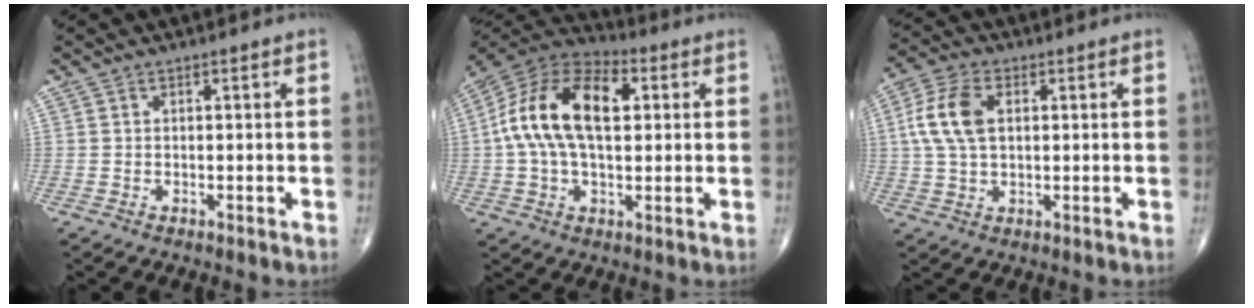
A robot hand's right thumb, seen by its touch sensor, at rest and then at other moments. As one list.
[{"total": 18.3, "force": [3.0, 10.1, 14.9], "torque": [-0.275, 0.027, 0.042]}, {"total": 9.1, "force": [1.7, 5.3, 7.2], "torque": [-0.156, 0.011, 0.032]}]